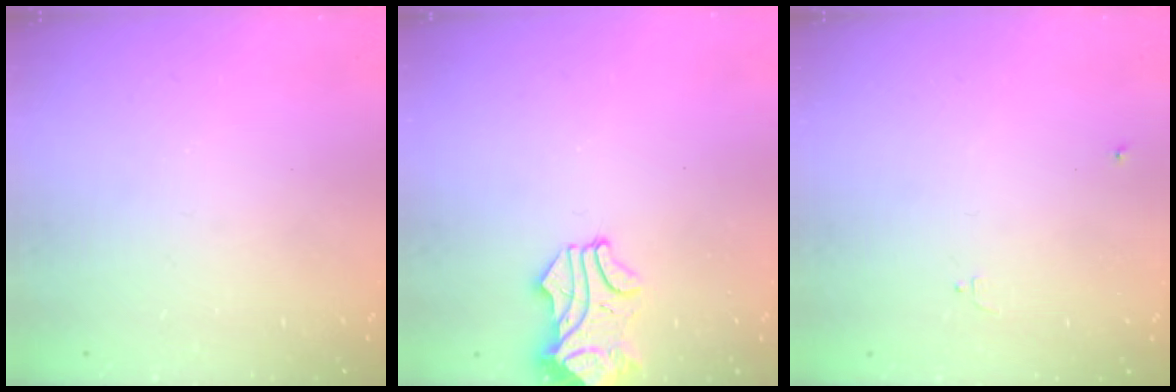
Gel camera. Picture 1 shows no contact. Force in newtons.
{"total": 1.0, "press": 0.8, "slide": 0.6}
{"total": 0.0}